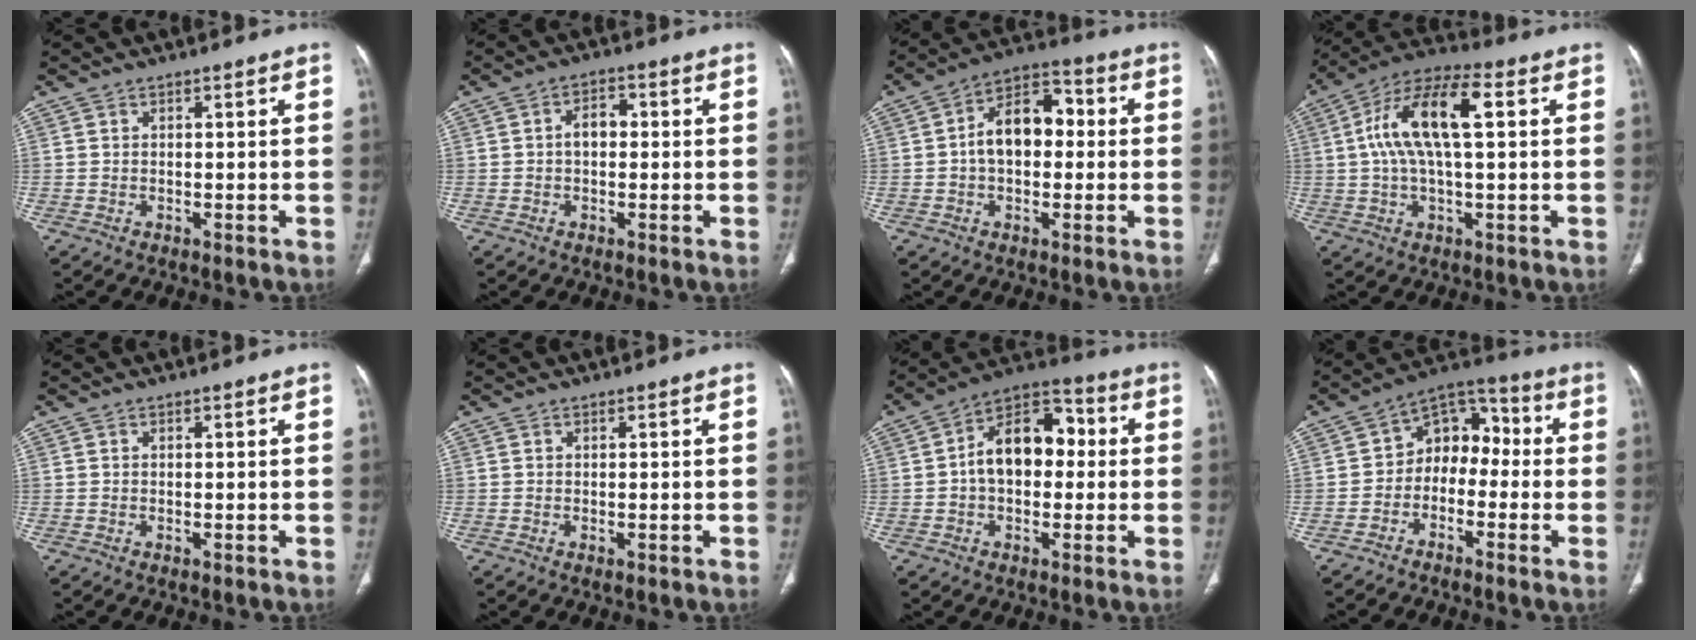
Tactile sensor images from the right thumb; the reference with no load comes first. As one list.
[{"total": 4.5, "force": [0.0, 3.0, 3.4], "torque": [-0.048, 0.017, -0.007]}, {"total": 11.6, "force": [0.4, 7.6, 8.8], "torque": [-0.120, 0.034, -0.003]}, {"total": 14.6, "force": [2.7, 5.7, 13.1], "torque": [-0.256, 0.033, 0.042]}, {"total": 0.0}, {"total": 0.5, "force": [-0.1, 0.2, 0.5], "torque": [-0.012, -0.004, 0.000]}, {"total": 13.7, "force": [0.8, 9.0, 10.3], "torque": [-0.133, 0.038, 0.001]}, {"total": 9.4, "force": [-1.7, 7.0, 6.0], "torque": [-0.053, 0.045, -0.048]}]